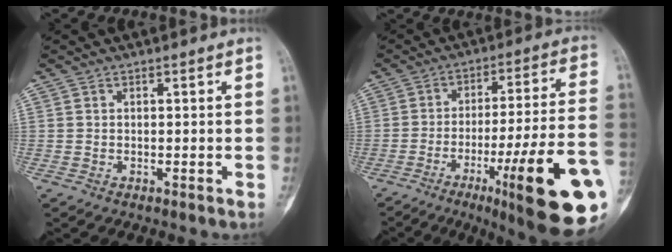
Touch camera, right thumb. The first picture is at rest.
{"total": 24.0, "force": [-9.1, 2.9, 22.0], "torque": [-0.269, 0.025, -0.128]}